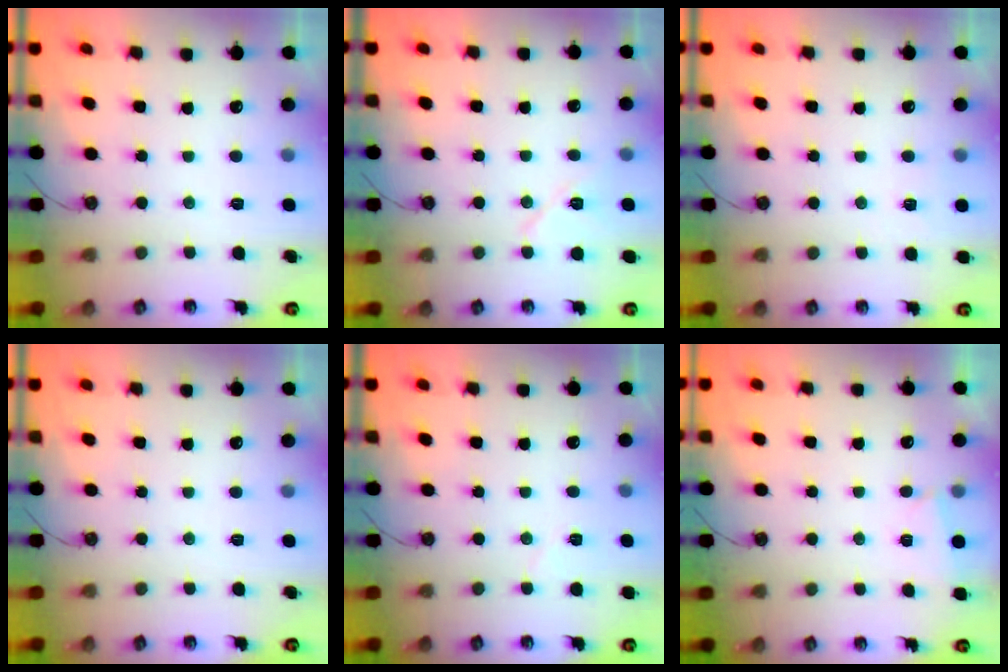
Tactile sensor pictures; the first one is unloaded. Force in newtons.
{"total": 8.2, "press": 6.9, "slide": 4.3}
{"total": 3.6, "press": 2.8, "slide": 2.4}
{"total": 0.0}
{"total": 3.8, "press": 3.4, "slide": 1.7}
{"total": 1.7, "press": 1.7, "slide": 0.5}